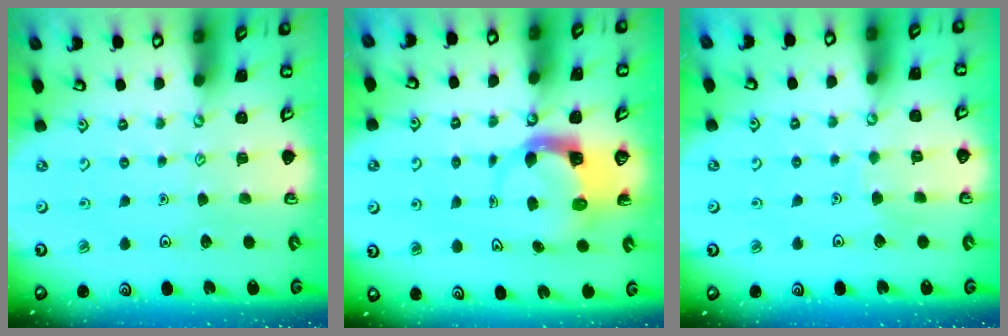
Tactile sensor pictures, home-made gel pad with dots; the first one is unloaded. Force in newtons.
{"total": 3.9, "press": 3.9, "slide": 0.5}
{"total": 3.0, "press": 3.0, "slide": 0.1}